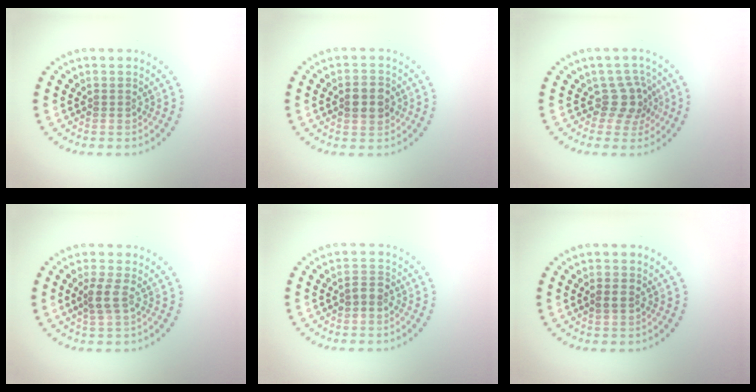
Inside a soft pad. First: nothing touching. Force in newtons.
{"total": 2.9, "press": 2.9, "slide": 0.1}
{"total": 2.7, "press": 2.1, "slide": 1.7}
{"total": 1.8, "press": 1.6, "slide": 0.8}
{"total": 1.2, "press": 1.1, "slide": 0.5}
{"total": 1.4, "press": 1.4, "slide": 0.0}